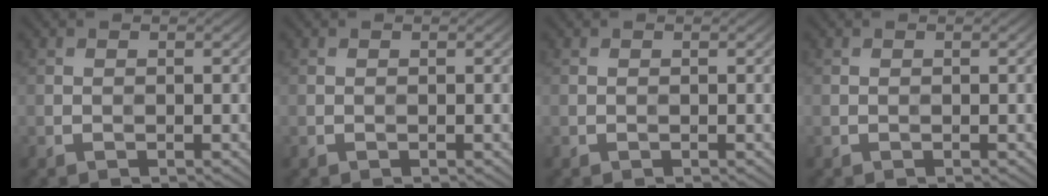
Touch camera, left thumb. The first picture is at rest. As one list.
[{"total": 0.0}, {"total": 0.0}, {"total": 0.0}]